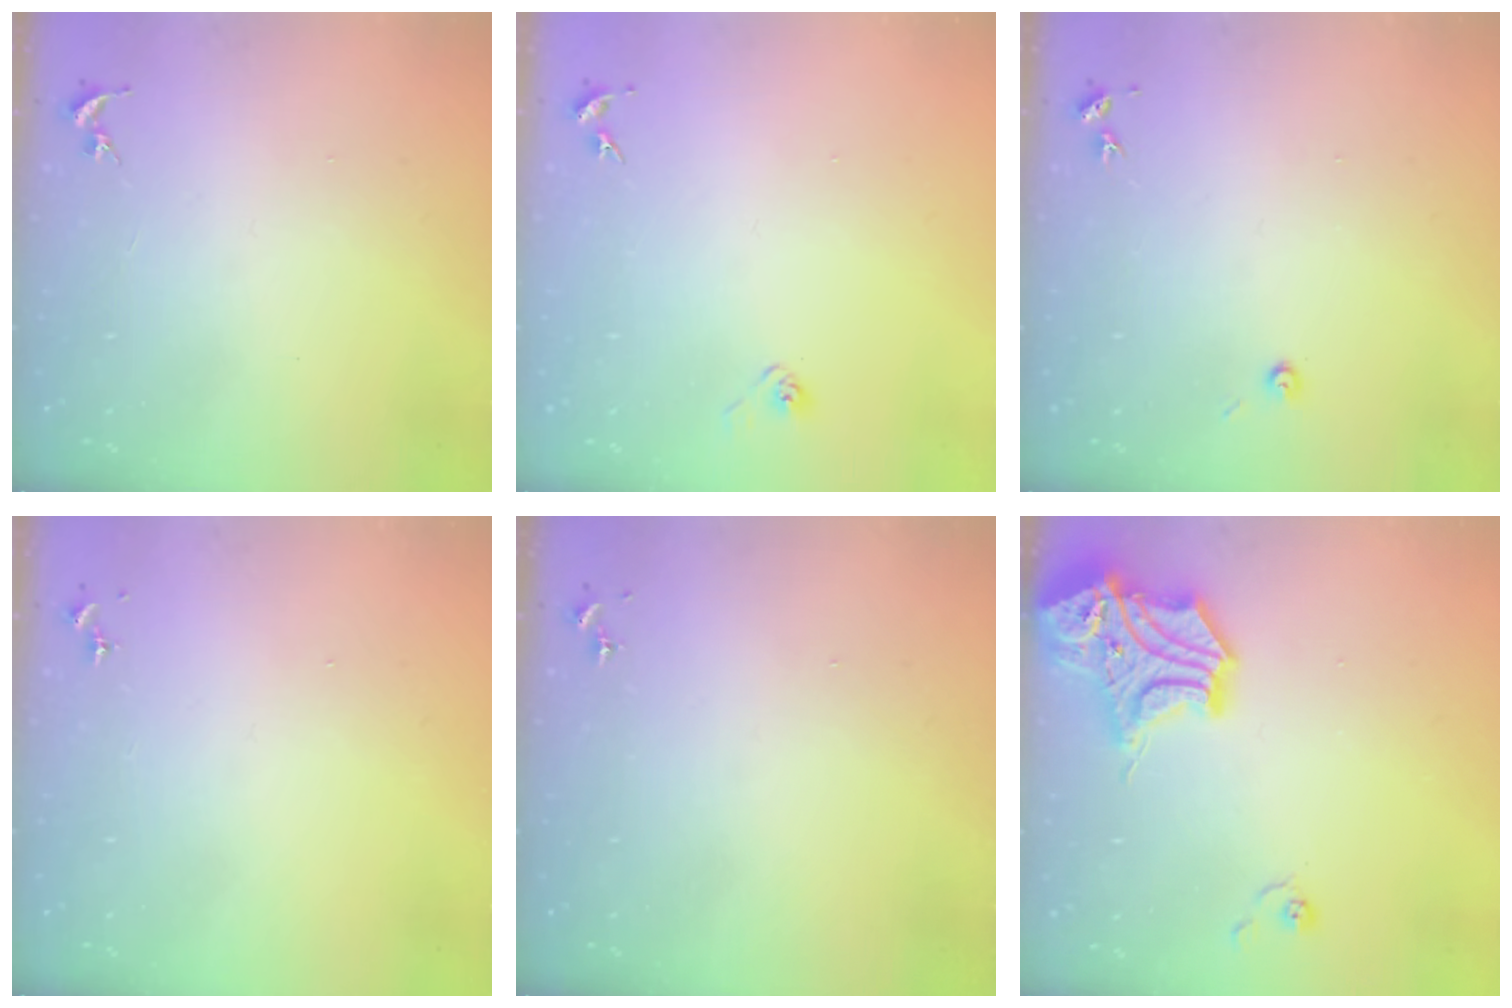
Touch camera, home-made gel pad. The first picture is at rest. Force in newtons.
{"total": 2.8, "press": 2.6, "slide": 1.1}
{"total": 3.0, "press": 3.0, "slide": 0.3}
{"total": 0.0}
{"total": 0.0}
{"total": 15.8, "press": 15.6, "slide": 2.4}